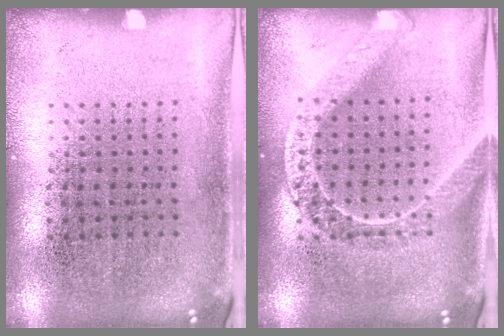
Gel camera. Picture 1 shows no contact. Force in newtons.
{"total": 1.4, "press": 1.4, "slide": 0.2}